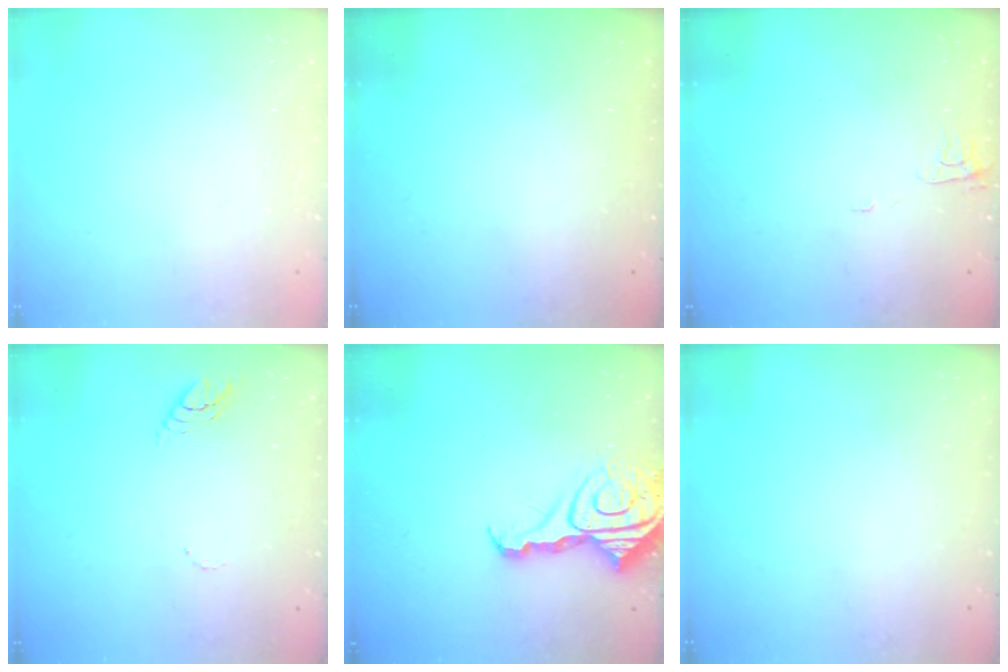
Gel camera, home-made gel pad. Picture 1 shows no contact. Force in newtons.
{"total": 0.0}
{"total": 5.0, "press": 5.0, "slide": 0.4}
{"total": 3.6, "press": 3.6, "slide": 0.3}
{"total": 13.3, "press": 13.3, "slide": 1.3}
{"total": 0.0}